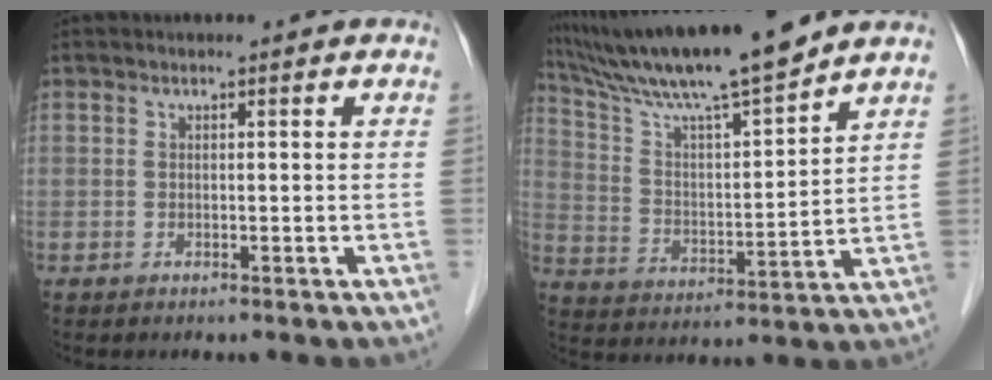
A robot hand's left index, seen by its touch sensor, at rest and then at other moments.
{"total": 16.0, "force": [13.9, -0.7, 8.0], "torque": [-0.146, 0.002, 0.244]}